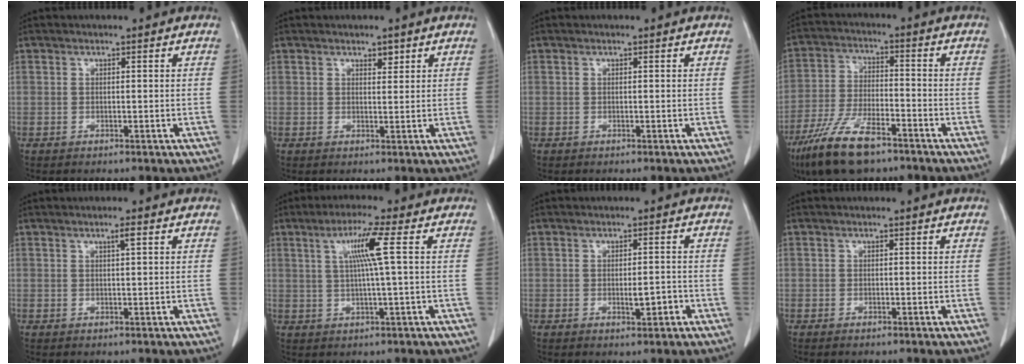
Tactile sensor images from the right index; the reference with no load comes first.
{"total": 1.8, "force": [1.2, 0.9, 1.0], "torque": [-0.017, -0.001, 0.023]}
{"total": 0.0}
{"total": 13.1, "force": [-8.8, 4.0, 8.9], "torque": [-0.183, -0.018, -0.159]}
{"total": 1.6, "force": [0.8, 0.2, 1.4], "torque": [-0.028, 0.000, 0.015]}
{"total": 6.7, "force": [1.7, -0.9, 6.4], "torque": [-0.120, 0.005, 0.035]}
{"total": 3.2, "force": [-1.0, 1.1, 2.8], "torque": [-0.047, 0.001, -0.009]}
{"total": 0.5, "force": [-0.2, 0.3, 0.3], "torque": [-0.011, -0.001, -0.002]}